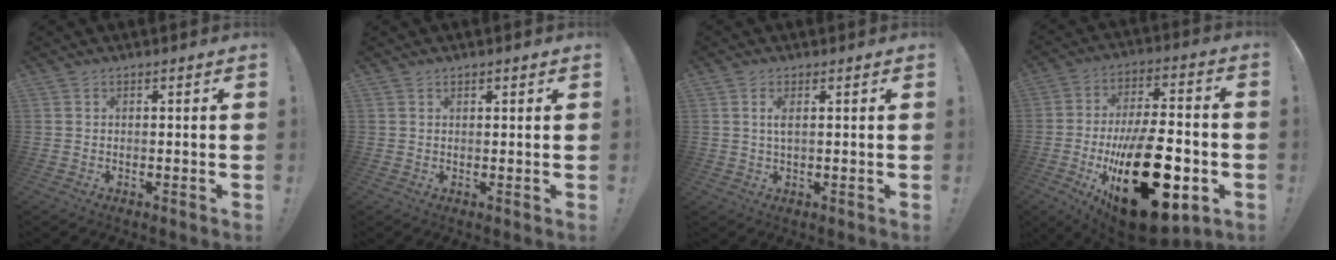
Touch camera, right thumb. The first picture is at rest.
{"total": 0.7, "force": [0.6, 0.4, 0.2], "torque": [0.001, -0.001, 0.011]}
{"total": 2.6, "force": [0.7, 0.6, 2.4], "torque": [-0.042, -0.001, 0.009]}
{"total": 31.3, "force": [-8.5, 14.5, 26.4], "torque": [-0.433, 0.049, -0.117]}